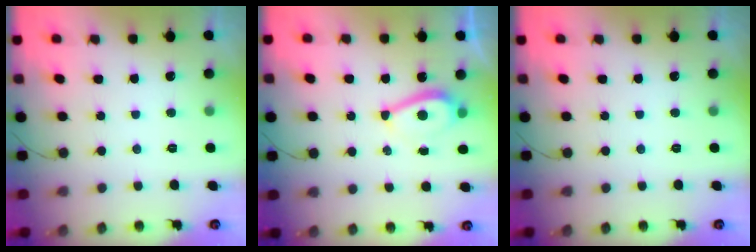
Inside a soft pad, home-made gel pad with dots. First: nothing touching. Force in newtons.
{"total": 5.3, "press": 4.9, "slide": 2.1}
{"total": 0.0}